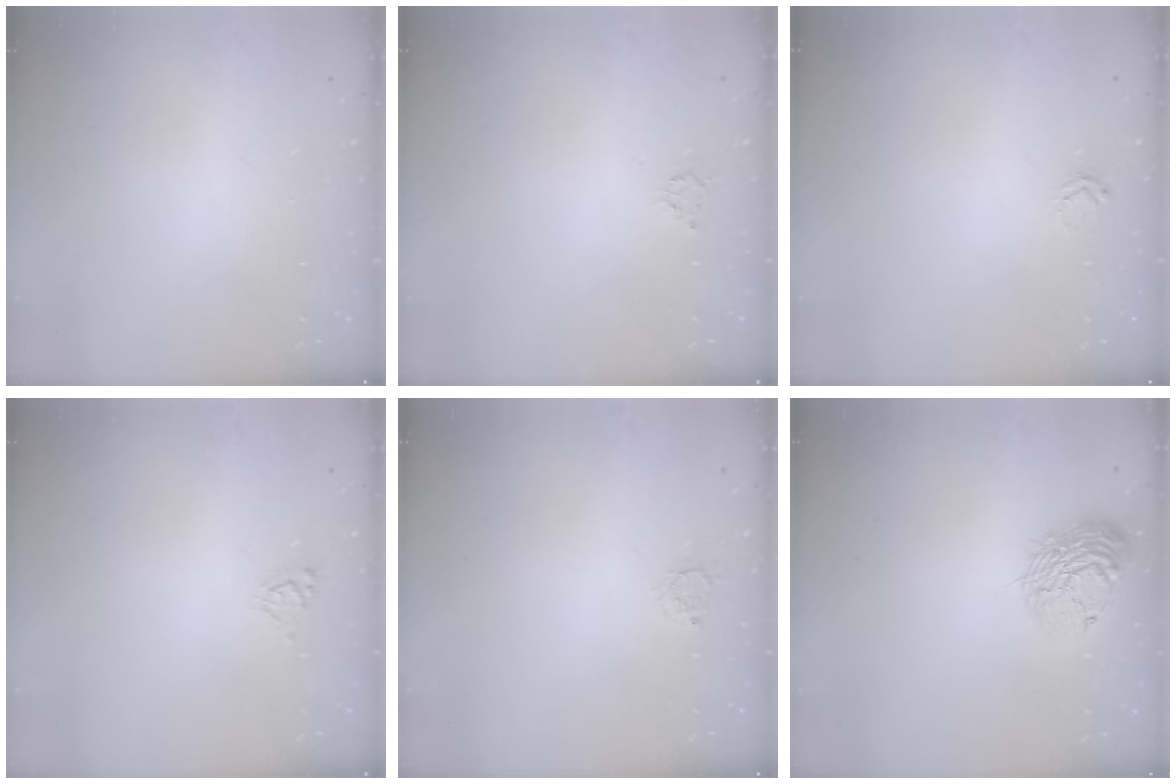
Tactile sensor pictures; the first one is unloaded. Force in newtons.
{"total": 3.2, "press": 3.2, "slide": 0.3}
{"total": 3.0, "press": 3.0, "slide": 0.5}
{"total": 3.8, "press": 3.8, "slide": 0.3}
{"total": 2.9, "press": 2.8, "slide": 0.4}
{"total": 13.8, "press": 13.7, "slide": 1.2}